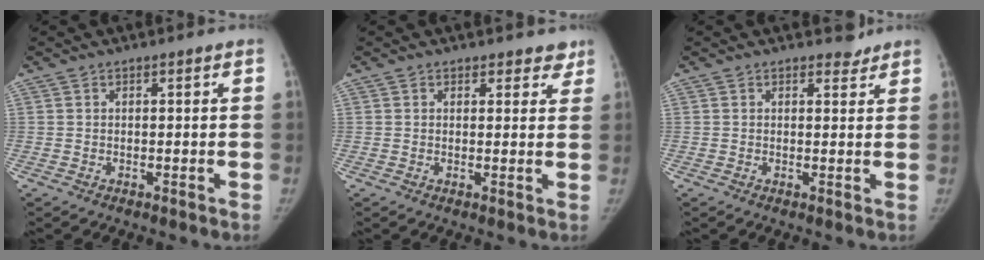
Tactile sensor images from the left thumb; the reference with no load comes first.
{"total": 3.4, "force": [2.7, 2.1, 0.5], "torque": [0.035, -0.013, 0.023]}
{"total": 1.8, "force": [1.6, 0.9, 0.0], "torque": [0.014, -0.012, 0.016]}